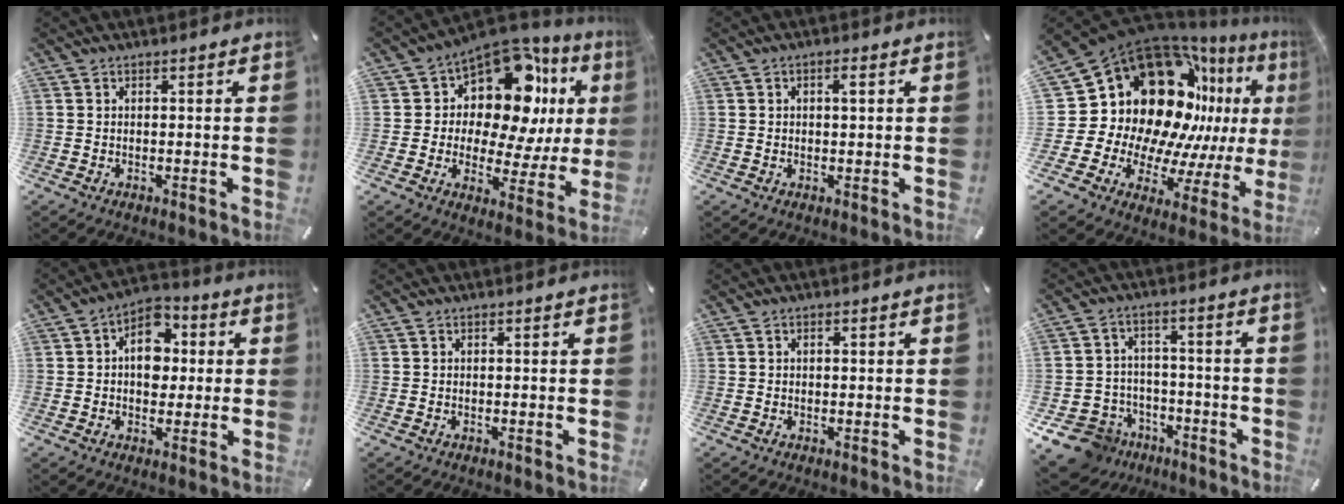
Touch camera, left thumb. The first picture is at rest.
{"total": 14.2, "force": [7.4, 8.0, 9.2], "torque": [-0.129, -0.082, 0.122]}
{"total": 1.7, "force": [0.5, 0.9, 1.4], "torque": [-0.021, 0.002, 0.006]}
{"total": 26.7, "force": [9.3, 19.5, 15.6], "torque": [-0.252, -0.126, 0.218]}
{"total": 9.6, "force": [0.9, 7.3, 6.2], "torque": [-0.083, 0.006, 0.013]}
{"total": 0.0}
{"total": 0.7, "force": [0.0, 0.6, 0.4], "torque": [-0.008, 0.005, -0.001]}
{"total": 10.8, "force": [-6.6, 8.2, 2.5], "torque": [-0.068, 0.043, -0.115]}